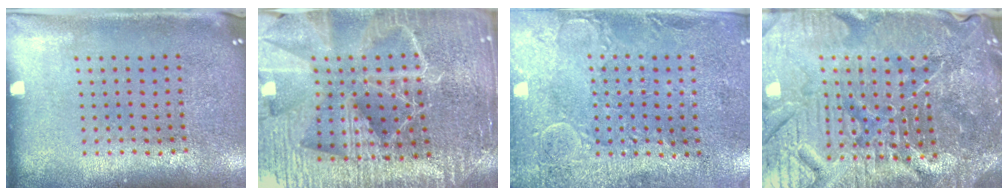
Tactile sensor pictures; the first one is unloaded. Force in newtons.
{"total": 5.6, "press": 5.0, "slide": 2.4}
{"total": 2.9, "press": 2.3, "slide": 1.8}
{"total": 6.3, "press": 5.7, "slide": 2.8}